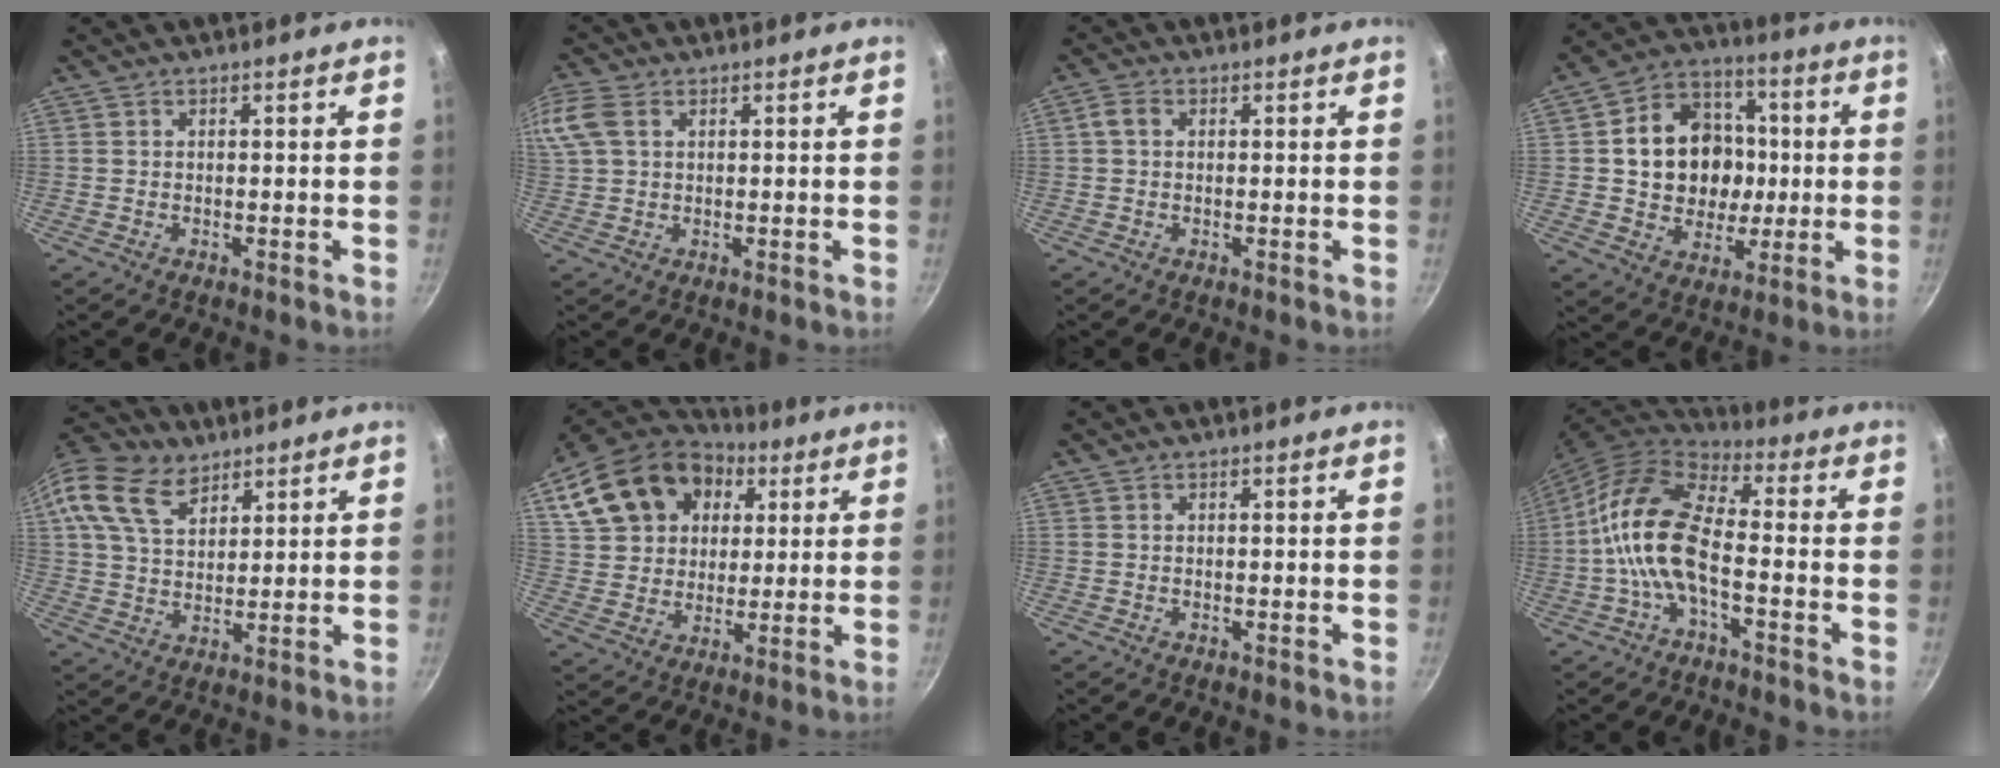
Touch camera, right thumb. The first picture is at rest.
{"total": 7.9, "force": [2.8, 5.2, 5.2], "torque": [-0.120, 0.018, 0.052]}
{"total": 2.2, "force": [0.2, 1.6, 1.5], "torque": [-0.031, 0.008, 0.002]}
{"total": 17.0, "force": [0.9, 14.4, 8.9], "torque": [-0.111, 0.024, 0.017]}
{"total": 15.6, "force": [8.8, 9.7, 8.4], "torque": [-0.161, -0.008, 0.160]}
{"total": 22.1, "force": [8.2, 16.6, 12.2], "torque": [-0.219, 0.025, 0.144]}
{"total": 0.0}
{"total": 13.5, "force": [-2.9, 6.2, 11.7], "torque": [-0.222, 0.037, -0.070]}